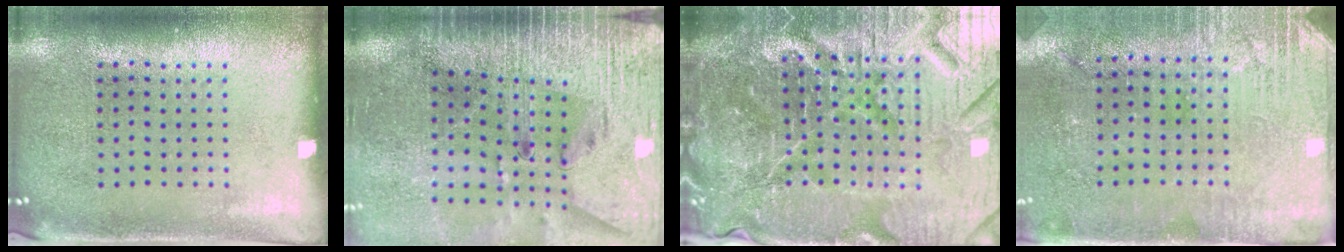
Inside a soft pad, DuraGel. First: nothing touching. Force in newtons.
{"total": 3.6, "press": 3.0, "slide": 2.0}
{"total": 7.2, "press": 6.4, "slide": 3.4}
{"total": 2.8, "press": 2.6, "slide": 1.0}